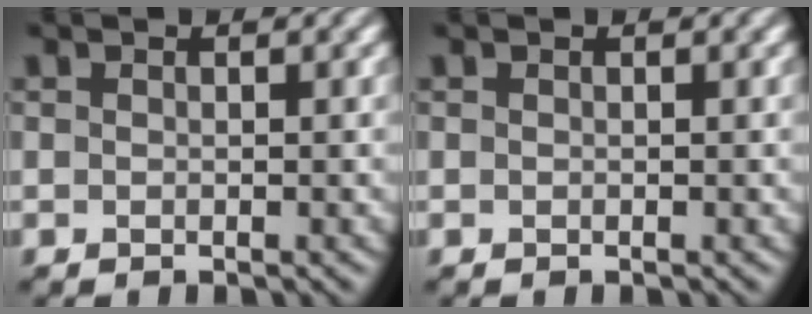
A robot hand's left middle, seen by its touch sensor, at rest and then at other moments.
{"total": 0.0}